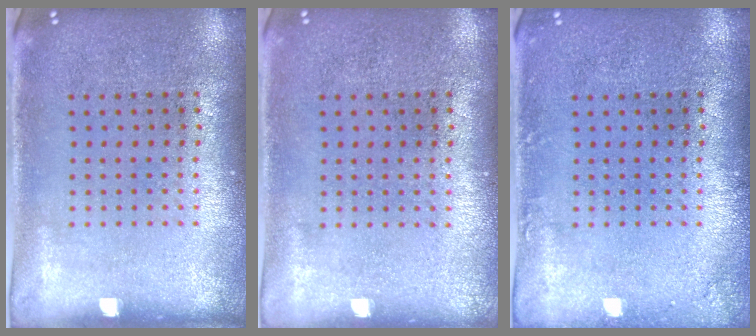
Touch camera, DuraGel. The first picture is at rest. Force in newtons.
{"total": 0.0}
{"total": 1.0, "press": 1.0, "slide": 0.2}